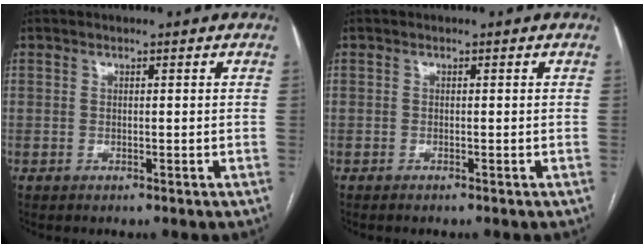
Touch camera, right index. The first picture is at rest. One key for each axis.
{"total": 0.6, "fx": -0.5, "fy": 0.0, "fz": 0.3, "tx": -0.007, "ty": -0.001, "tz": -0.010}